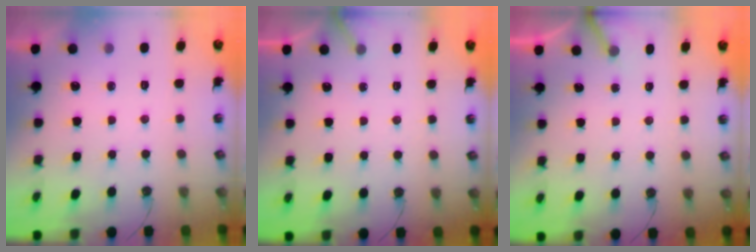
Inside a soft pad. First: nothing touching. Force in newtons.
{"total": 2.3, "press": 2.3, "slide": 0.1}
{"total": 4.2, "press": 4.2, "slide": 0.4}